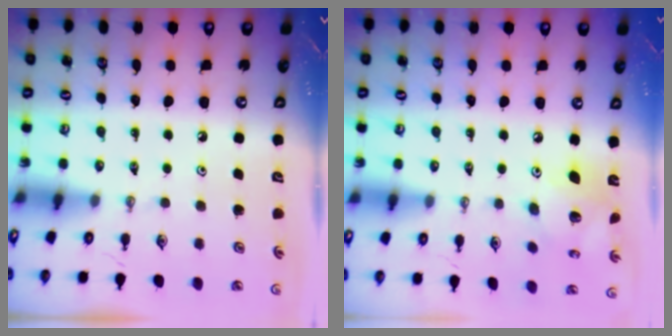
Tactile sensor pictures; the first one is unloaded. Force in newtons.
{"total": 11.7, "press": 11.6, "slide": 1.1}